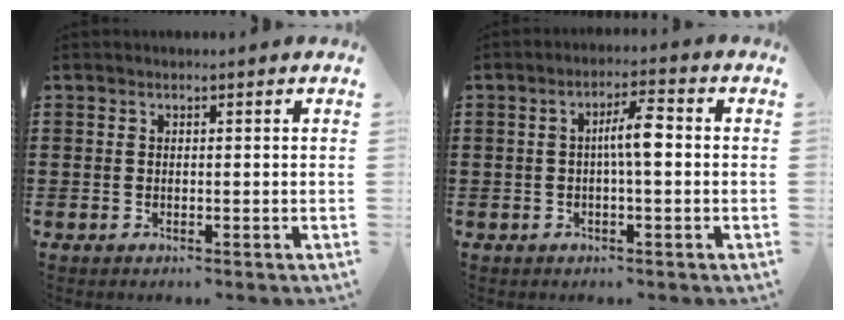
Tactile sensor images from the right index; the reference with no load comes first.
{"total": 4.9, "force": [0.0, 1.0, 4.8], "torque": [-0.088, 0.010, -0.005]}